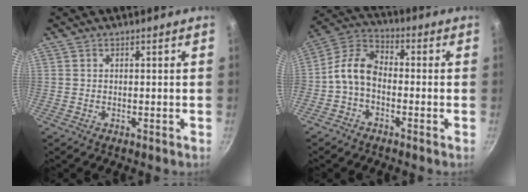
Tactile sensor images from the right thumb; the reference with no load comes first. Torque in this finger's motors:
{"motor_torque": [2.51, 2.51, 1.47, -1.30, 0.40]}